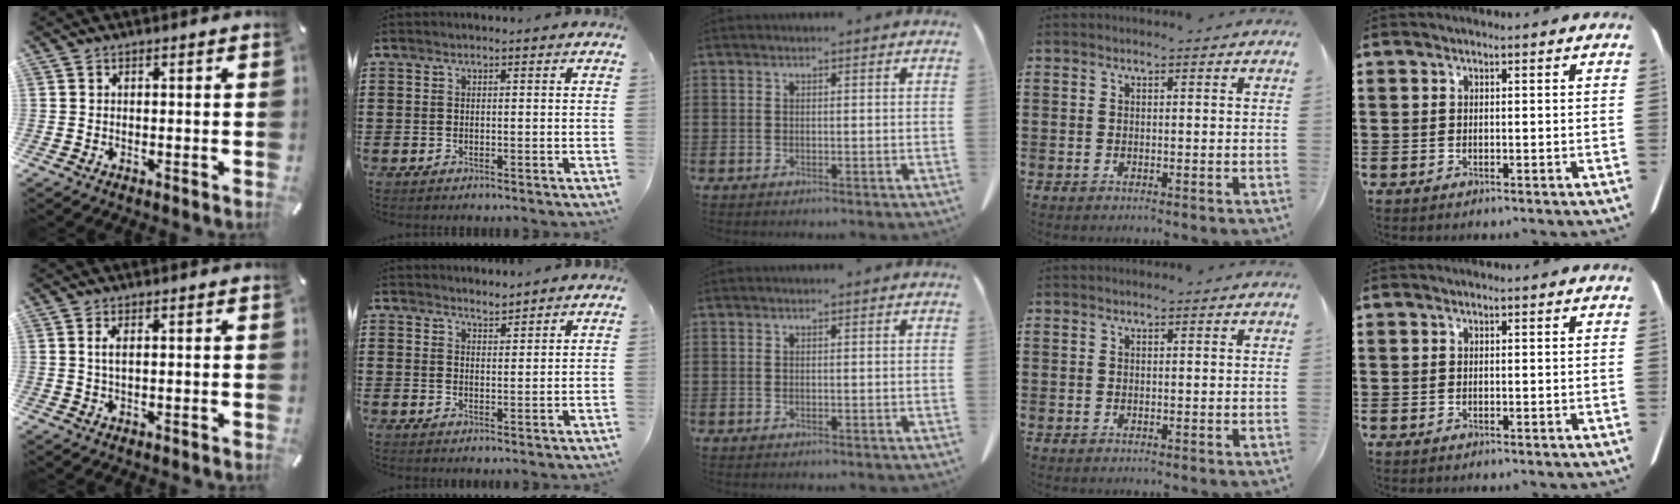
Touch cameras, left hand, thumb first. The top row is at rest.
{"thumb": {"total": 2.4, "force": [0.4, 0.8, 2.3], "torque": [-0.046, 0.002, 0.005]}, "index": {"total": 2.4, "force": [2.4, 0.3, -0.1], "torque": [-0.004, -0.002, 0.047]}}